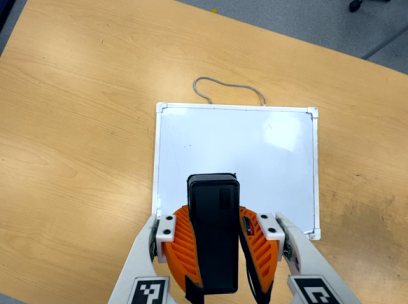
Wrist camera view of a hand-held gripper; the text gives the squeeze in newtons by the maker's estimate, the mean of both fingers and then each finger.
{"total": 9.1, "left": 7.8, "right": 10.3}